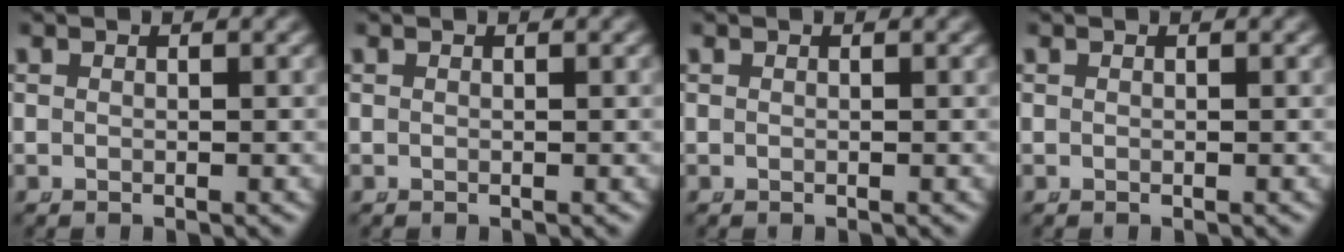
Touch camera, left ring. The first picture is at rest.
{"total": 0.0}
{"total": 0.0}
{"total": 0.0}